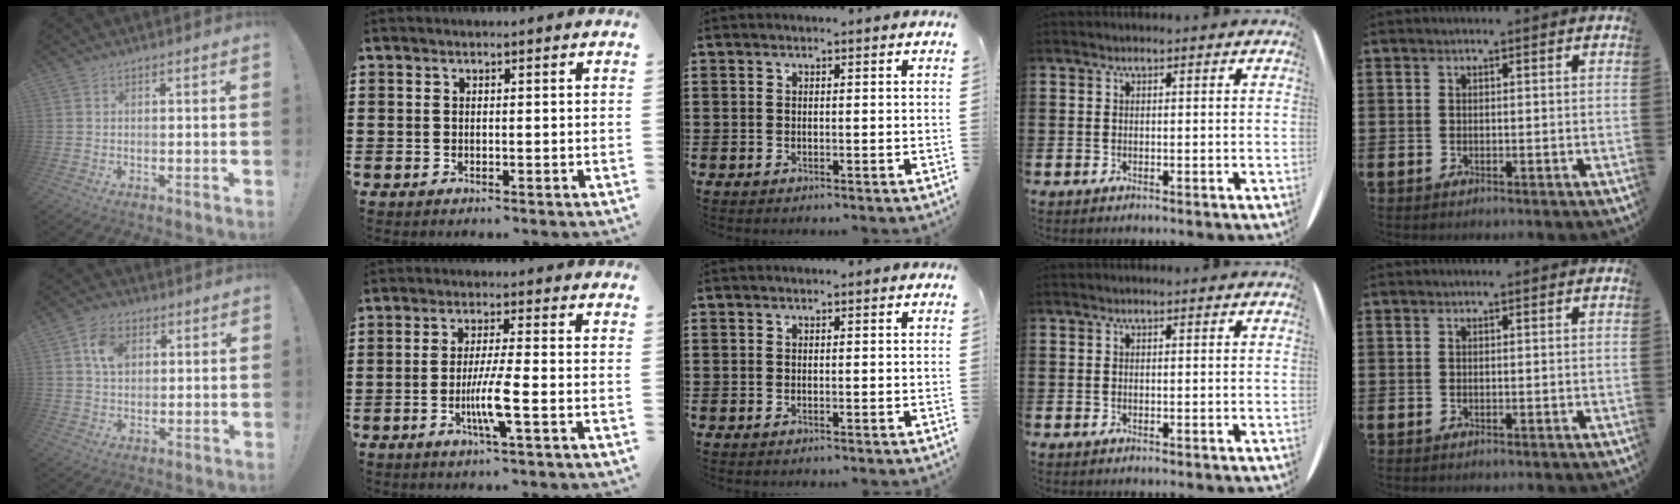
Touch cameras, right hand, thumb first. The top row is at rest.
{"thumb": {"total": 7.8, "force": [2.6, 5.8, 4.6], "torque": [-0.066, 0.003, 0.049]}, "index": {"total": 6.2, "force": [-2.1, 0.0, 5.9], "torque": [-0.119, -0.018, -0.042]}}